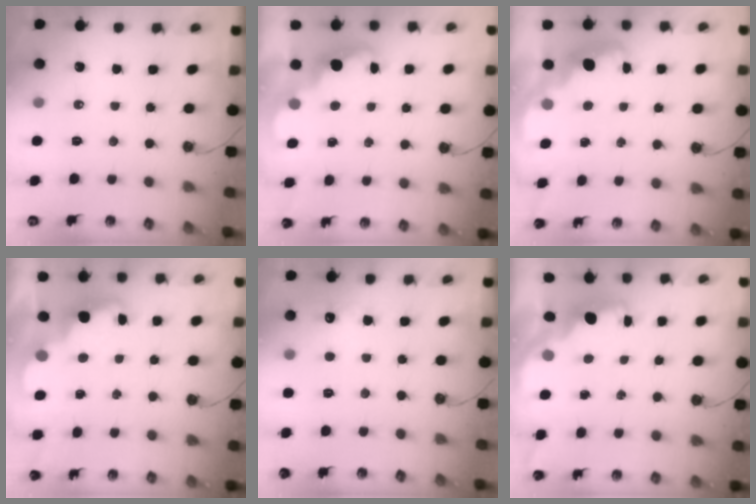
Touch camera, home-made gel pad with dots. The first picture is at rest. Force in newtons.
{"total": 2.3, "press": 2.2, "slide": 0.5}
{"total": 2.7, "press": 2.6, "slide": 0.7}
{"total": 2.5, "press": 2.5, "slide": 0.6}
{"total": 4.1, "press": 4.0, "slide": 1.1}
{"total": 2.0, "press": 1.9, "slide": 0.7}